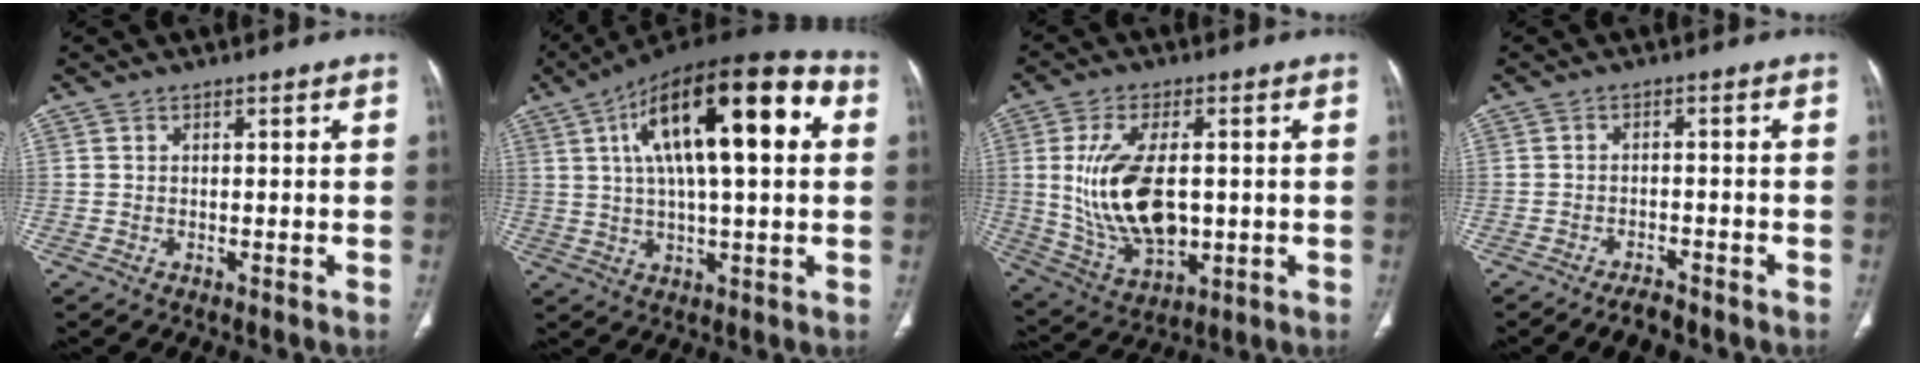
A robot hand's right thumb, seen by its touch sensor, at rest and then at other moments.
{"total": 23.9, "force": [6.3, 8.4, 21.5], "torque": [-0.340, 0.028, 0.090]}
{"total": 15.6, "force": [0.6, 8.5, 13.1], "torque": [-0.245, -0.011, 0.027]}
{"total": 3.7, "force": [-3.0, 1.3, 1.7], "torque": [-0.032, 0.013, -0.046]}